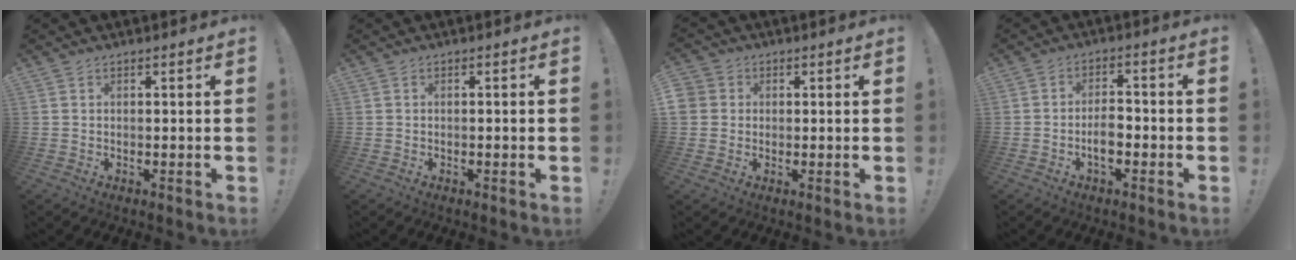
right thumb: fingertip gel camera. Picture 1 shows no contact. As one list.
[{"total": 0.8, "force": [-0.4, 0.0, 0.7], "torque": [-0.013, 0.000, -0.007]}, {"total": 3.8, "force": [0.3, 3.7, 1.1], "torque": [-0.026, 0.003, 0.006]}, {"total": 5.6, "force": [-2.2, 2.7, 4.4], "torque": [-0.071, -0.005, -0.044]}]